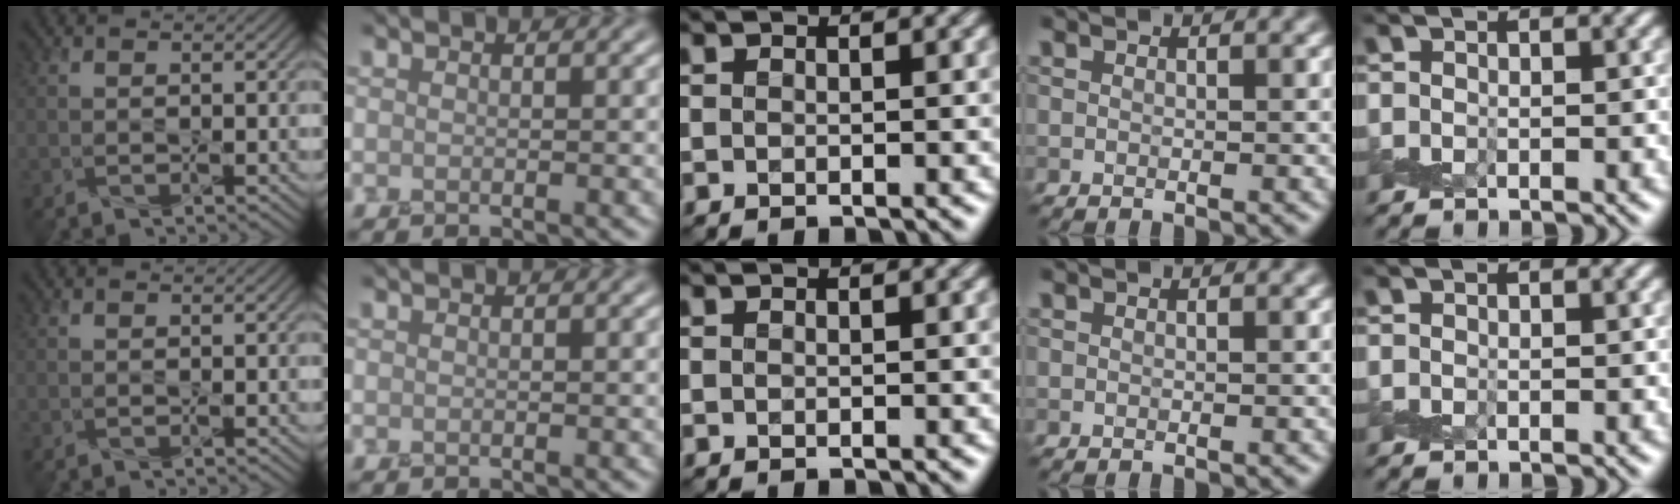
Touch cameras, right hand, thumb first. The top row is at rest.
{}